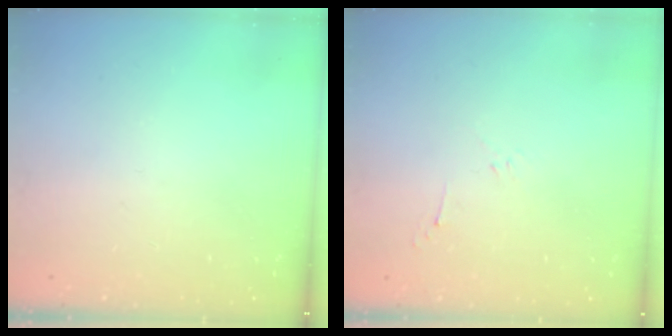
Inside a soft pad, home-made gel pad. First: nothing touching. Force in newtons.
{"total": 2.8, "press": 2.7, "slide": 0.6}